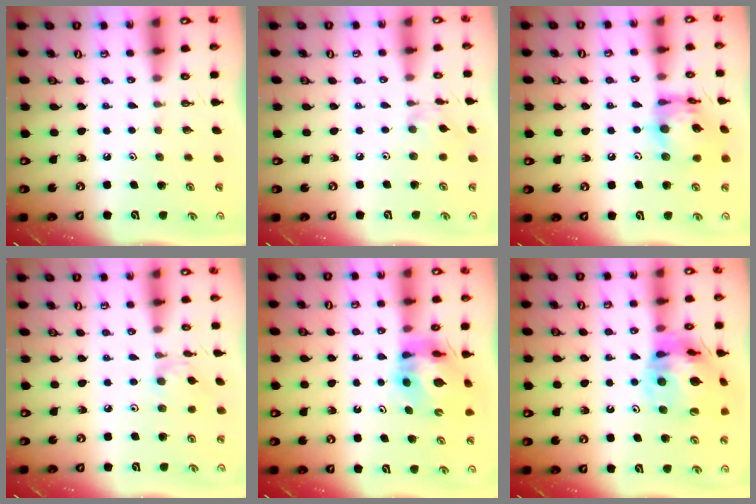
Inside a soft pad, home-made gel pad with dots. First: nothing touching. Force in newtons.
{"total": 1.4, "press": 1.3, "slide": 0.2}
{"total": 14.7, "press": 14.6, "slide": 1.5}
{"total": 2.7, "press": 2.6, "slide": 0.3}
{"total": 12.0, "press": 11.9, "slide": 1.5}
{"total": 19.2, "press": 19.1, "slide": 2.2}